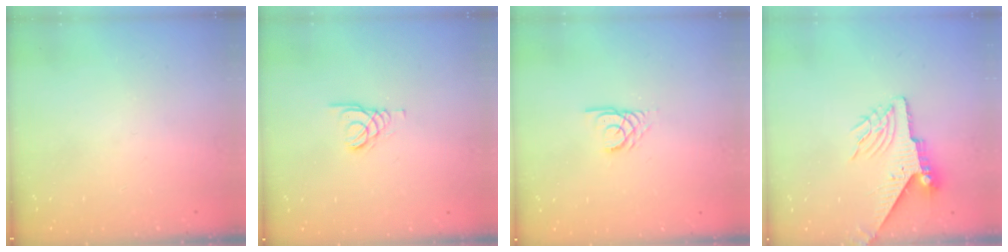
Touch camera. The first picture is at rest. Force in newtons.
{"total": 1.5, "press": 1.4, "slide": 0.1}
{"total": 2.3, "press": 2.3, "slide": 0.1}
{"total": 8.4, "press": 8.3, "slide": 1.2}